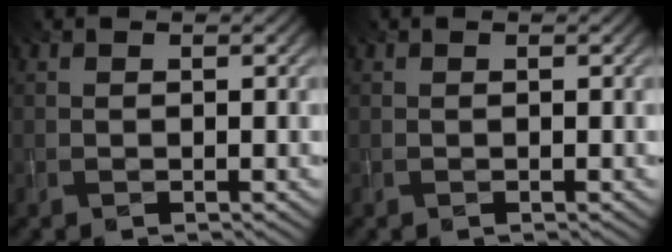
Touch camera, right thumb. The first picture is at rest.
{"total": 0.0}